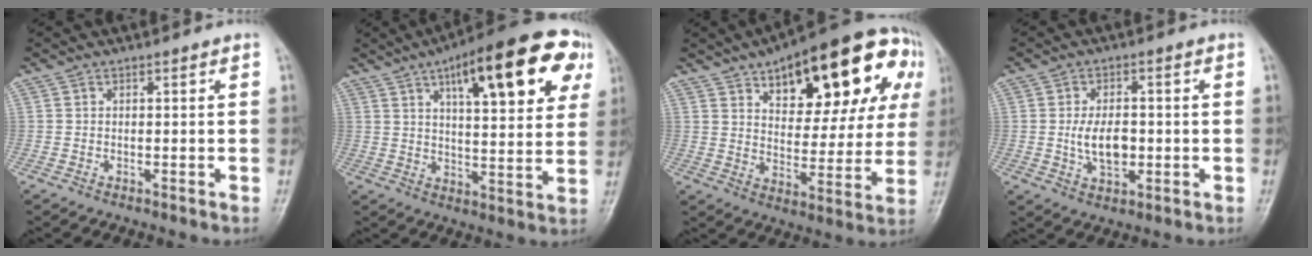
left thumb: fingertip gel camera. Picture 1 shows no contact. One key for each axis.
{"total": 21.8, "fx": 9.7, "fy": 7.4, "fz": 18.1, "tx": -0.225, "ty": -0.002, "tz": 0.132}
{"total": 26.0, "fx": 11.6, "fy": 12.0, "fz": 19.9, "tx": -0.228, "ty": 0.001, "tz": 0.163}
{"total": 6.8, "fx": -0.5, "fy": 4.0, "fz": 5.5, "tx": -0.089, "ty": -0.001, "tz": -0.006}